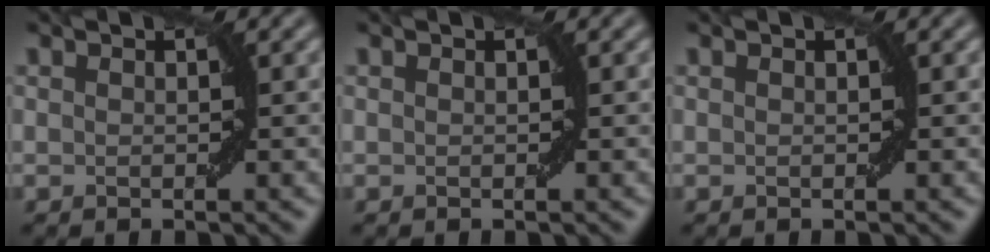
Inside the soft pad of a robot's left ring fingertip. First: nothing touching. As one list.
[{"total": 0.0}, {"total": 0.0}]